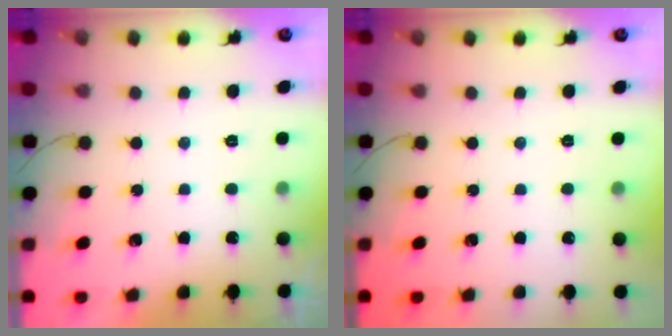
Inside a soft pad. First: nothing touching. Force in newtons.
{"total": 0.0}